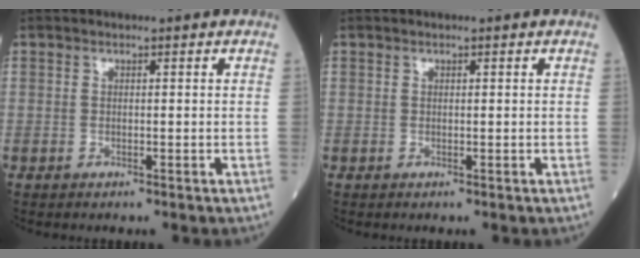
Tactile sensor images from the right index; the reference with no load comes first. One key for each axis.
{"total": 0.0}